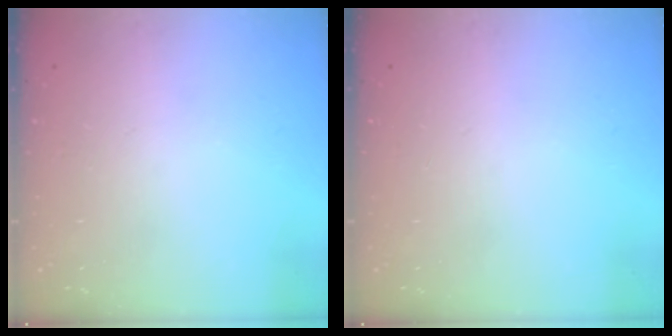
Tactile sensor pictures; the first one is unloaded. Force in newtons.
{"total": 0.0}